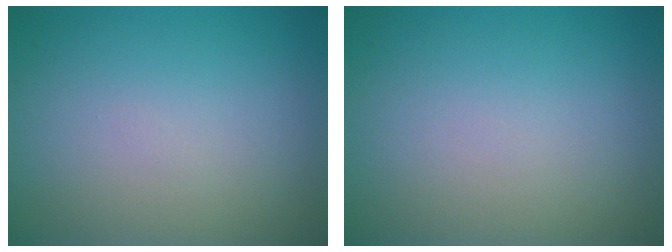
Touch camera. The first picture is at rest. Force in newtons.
{"total": 0.0}